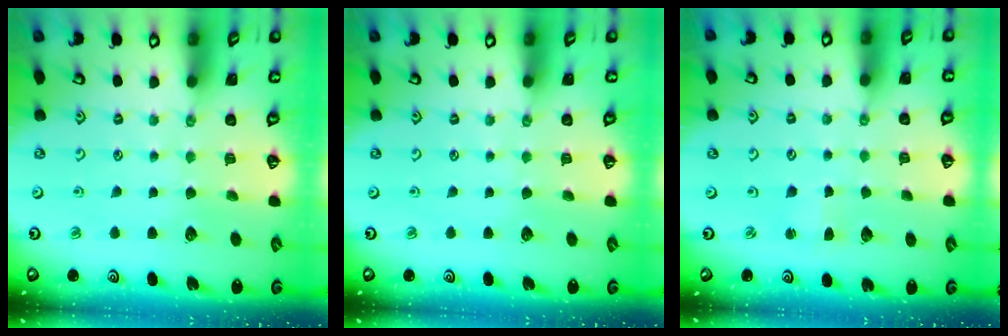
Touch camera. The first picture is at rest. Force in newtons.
{"total": 0.0}
{"total": 2.6, "press": 2.6, "slide": 0.3}